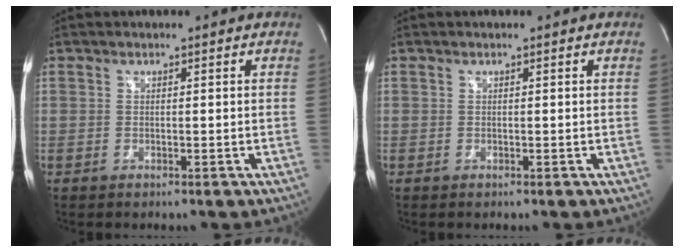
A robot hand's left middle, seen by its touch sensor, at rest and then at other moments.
{"total": 0.0}